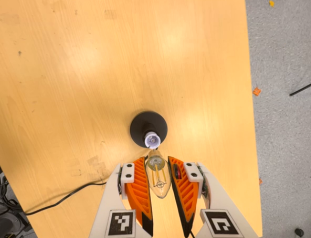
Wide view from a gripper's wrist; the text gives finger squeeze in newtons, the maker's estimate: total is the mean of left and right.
{"total": 14.8, "left": 16.2, "right": 13.5}